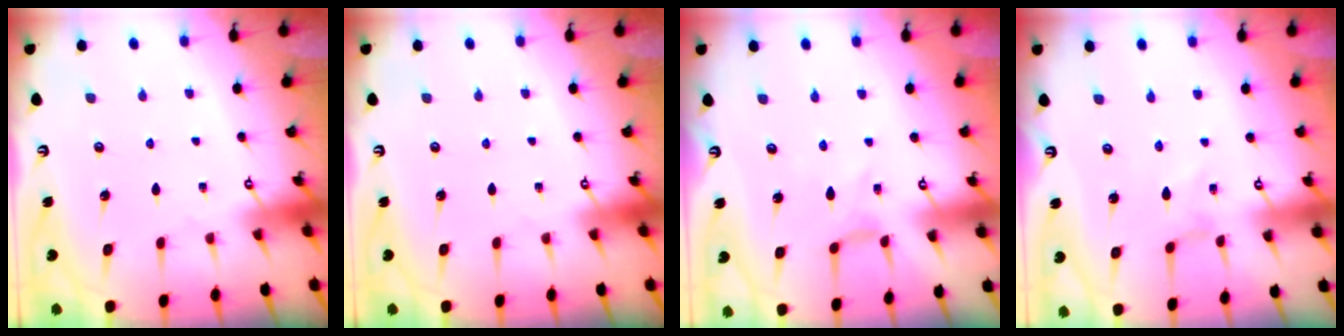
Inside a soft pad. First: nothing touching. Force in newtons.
{"total": 0.0}
{"total": 0.0}
{"total": 0.7, "press": 0.6, "slide": 0.1}